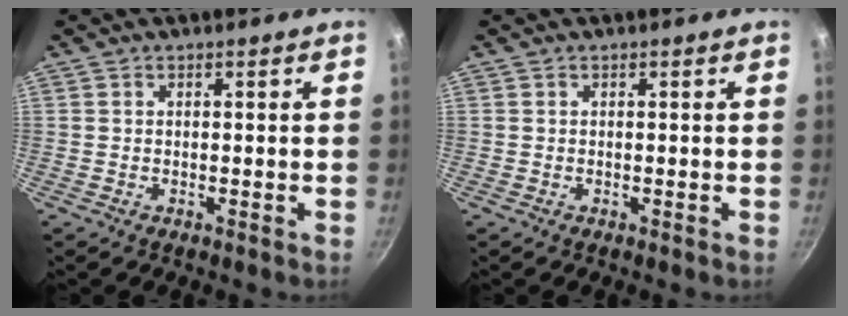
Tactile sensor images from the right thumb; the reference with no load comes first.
{"total": 0.0}